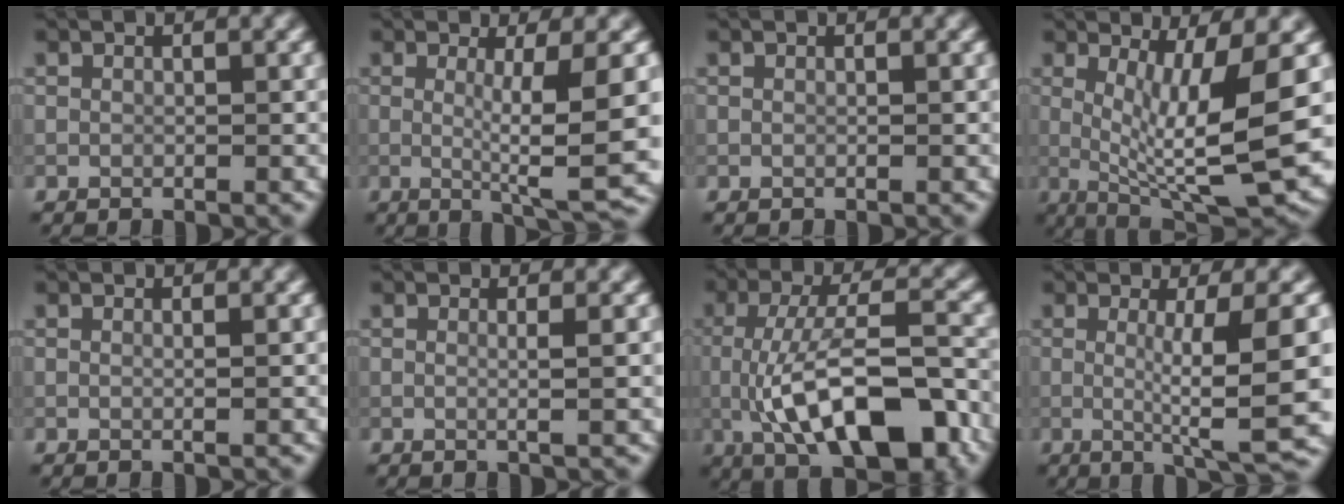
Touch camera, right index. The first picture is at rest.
{"total": 8.5, "force": [-0.2, 1.4, 8.4], "torque": [-0.119, -0.011, 0.002]}
{"total": 0.0}
{"total": 11.7, "force": [-0.1, 2.9, 11.4], "torque": [-0.175, -0.015, 0.008]}
{"total": 0.7, "force": [0.2, 0.2, 0.6], "torque": [-0.005, 0.002, 0.000]}
{"total": 2.0, "force": [0.2, 0.6, 1.9], "torque": [-0.026, 0.003, -0.005]}
{"total": 10.9, "force": [-3.4, 4.0, 9.5], "torque": [-0.161, 0.004, -0.059]}
{"total": 9.7, "force": [-0.2, 1.7, 9.6], "torque": [-0.129, -0.005, -0.001]}